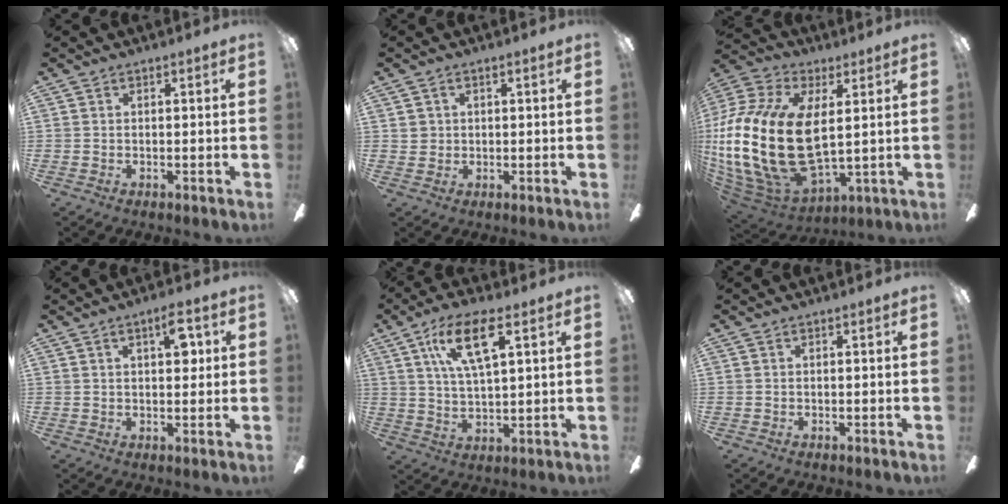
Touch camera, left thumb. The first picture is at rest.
{"total": 1.8, "force": [0.5, 1.7, 0.2], "torque": [0.000, 0.002, 0.006]}
{"total": 26.5, "force": [1.2, 15.1, 21.8], "torque": [-0.501, -0.012, 0.029]}
{"total": 6.4, "force": [2.5, 2.9, 5.1], "torque": [-0.071, -0.002, 0.035]}
{"total": 12.3, "force": [6.2, 4.3, 9.8], "torque": [-0.180, -0.001, 0.109]}
{"total": 0.0}